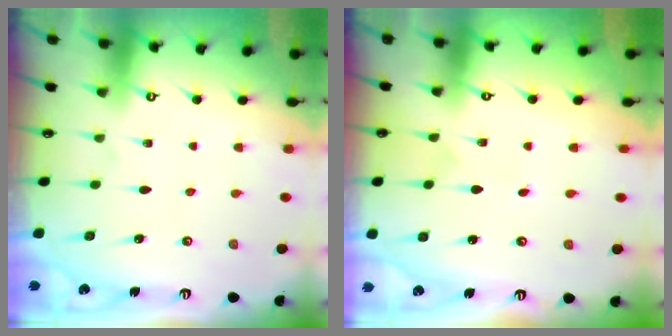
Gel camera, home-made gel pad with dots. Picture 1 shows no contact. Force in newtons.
{"total": 0.7, "press": 0.7, "slide": 0.0}